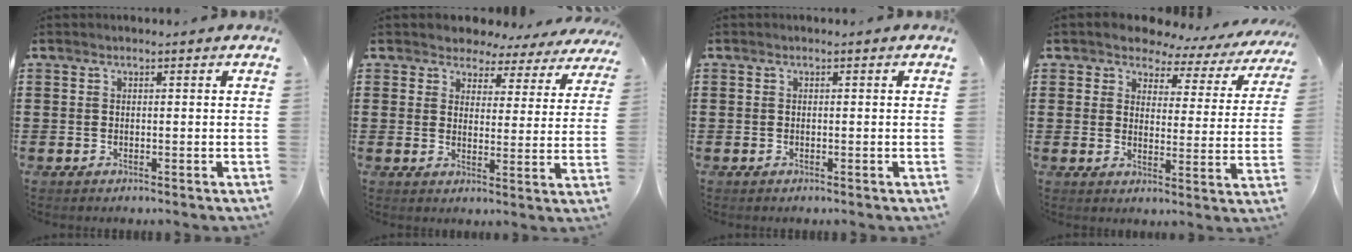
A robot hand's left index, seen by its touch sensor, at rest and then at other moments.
{"total": 3.8, "force": [3.4, 1.6, 0.0], "torque": [-0.025, -0.018, 0.056]}
{"total": 0.0}
{"total": 3.9, "force": [3.3, 1.8, 0.9], "torque": [-0.033, -0.018, 0.051]}